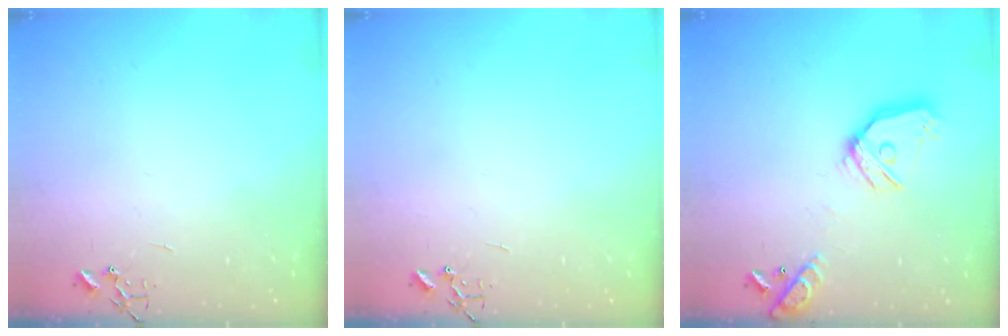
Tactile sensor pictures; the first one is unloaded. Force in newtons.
{"total": 0.0}
{"total": 16.2, "press": 16.0, "slide": 2.5}